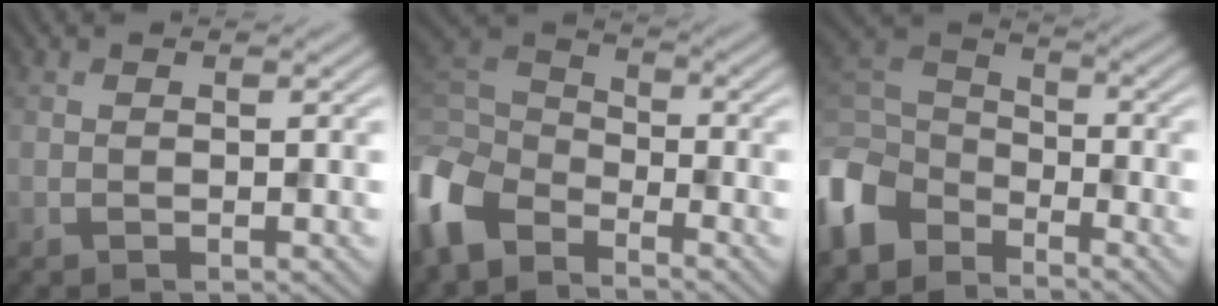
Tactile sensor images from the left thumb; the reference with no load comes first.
{"total": 9.1, "force": [-6.0, 4.8, 4.8], "torque": [-0.138, -0.014, -0.140]}
{"total": 9.4, "force": [-6.2, 5.6, 4.4], "torque": [-0.121, -0.008, -0.145]}